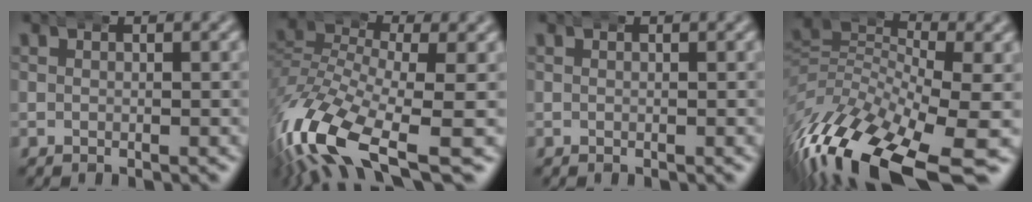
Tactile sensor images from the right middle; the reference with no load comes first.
{"total": 9.1, "force": [-4.4, 4.5, 6.7], "torque": [-0.164, -0.043, -0.060]}
{"total": 0.0}
{"total": 11.5, "force": [-5.8, 5.8, 8.1], "torque": [-0.180, -0.055, -0.074]}